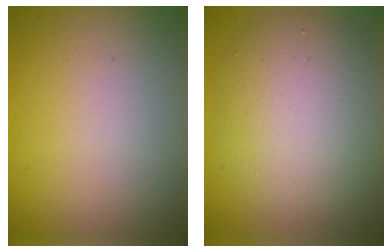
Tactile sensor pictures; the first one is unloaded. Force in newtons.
{"total": 6.5, "press": 6.5, "slide": 0.1}